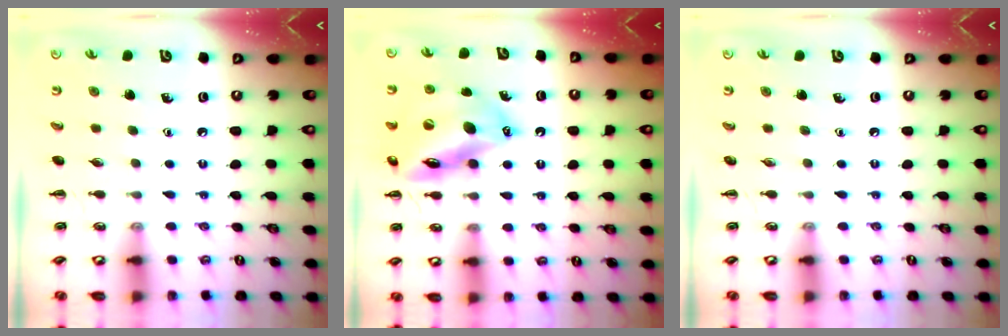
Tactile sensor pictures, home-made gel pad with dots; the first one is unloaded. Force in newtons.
{"total": 16.4, "press": 15.8, "slide": 4.6}
{"total": 0.0}